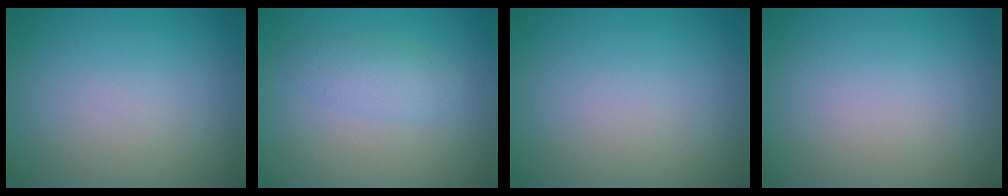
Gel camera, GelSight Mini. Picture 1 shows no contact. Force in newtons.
{"total": 2.3, "press": 2.3, "slide": 0.1}
{"total": 0.0}
{"total": 0.0}